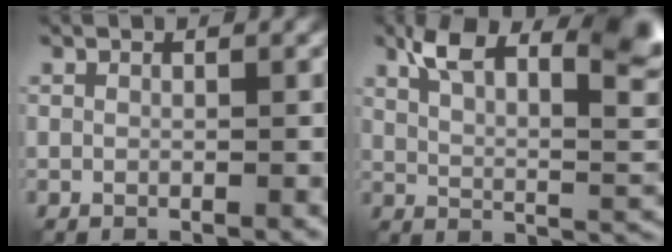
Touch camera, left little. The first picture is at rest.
{"total": 10.1, "force": [5.4, 3.5, 7.8], "torque": [-0.125, 0.012, 0.089]}